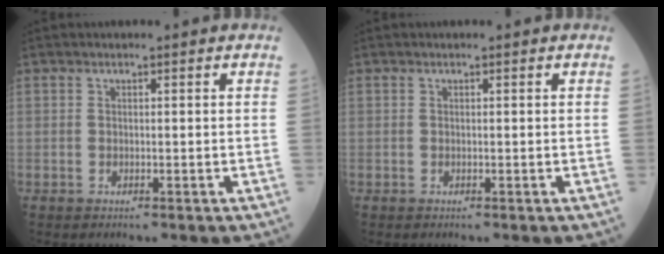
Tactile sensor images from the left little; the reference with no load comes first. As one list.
[{"total": 0.0}]